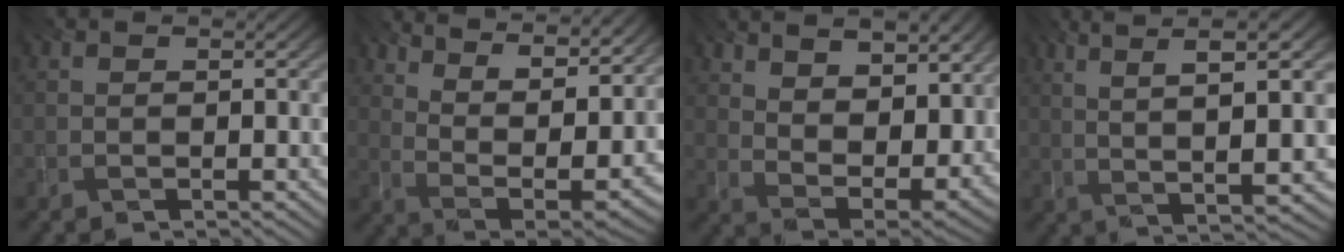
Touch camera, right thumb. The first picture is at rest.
{"total": 15.1, "force": [9.8, 5.3, 10.2], "torque": [-0.183, 0.013, 0.143]}
{"total": 13.9, "force": [8.1, 6.3, 9.4], "torque": [-0.171, 0.001, 0.114]}
{"total": 10.4, "force": [3.4, 1.7, 9.7], "torque": [-0.176, 0.014, 0.064]}